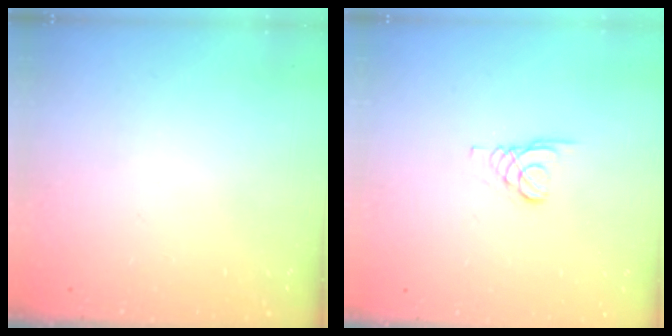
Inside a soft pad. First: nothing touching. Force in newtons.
{"total": 1.6, "press": 1.5, "slide": 0.2}